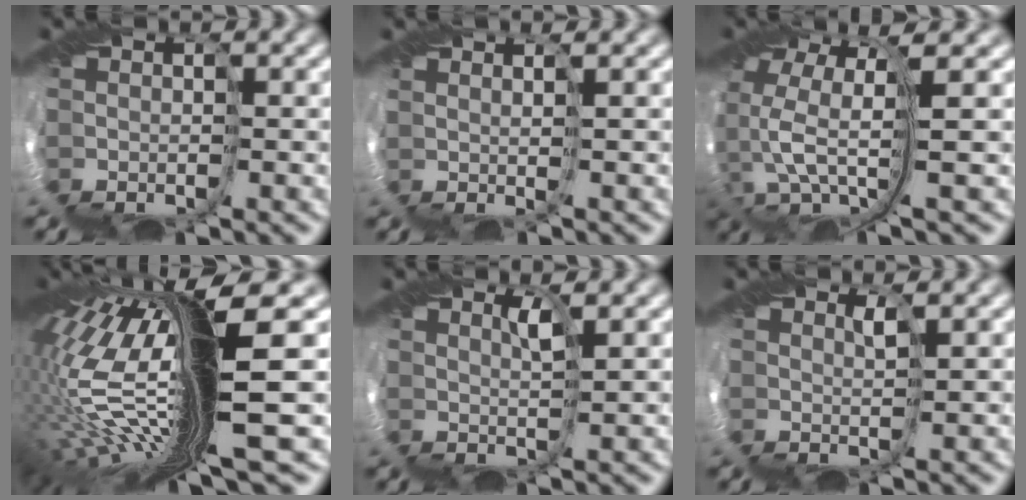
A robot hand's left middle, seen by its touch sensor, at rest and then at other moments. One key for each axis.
{"total": 2.0, "fx": 1.5, "fy": -0.2, "fz": 1.3, "tx": -0.005, "ty": 0.026, "tz": 0.006}
{"total": 6.3, "fx": -0.2, "fy": 1.5, "fz": 6.1, "tx": -0.145, "ty": 0.008, "tz": -0.015}
{"total": 16.5, "fx": 0.0, "fy": 1.9, "fz": 16.4, "tx": -0.317, "ty": -0.034, "tz": 0.026}
{"total": 1.8, "fx": 1.0, "fy": -1.0, "fz": 1.0, "tx": -0.024, "ty": 0.004, "tz": 0.023}
{"total": 1.3, "fx": 0.8, "fy": -0.9, "fz": 0.4, "tx": -0.011, "ty": 0.001, "tz": 0.021}